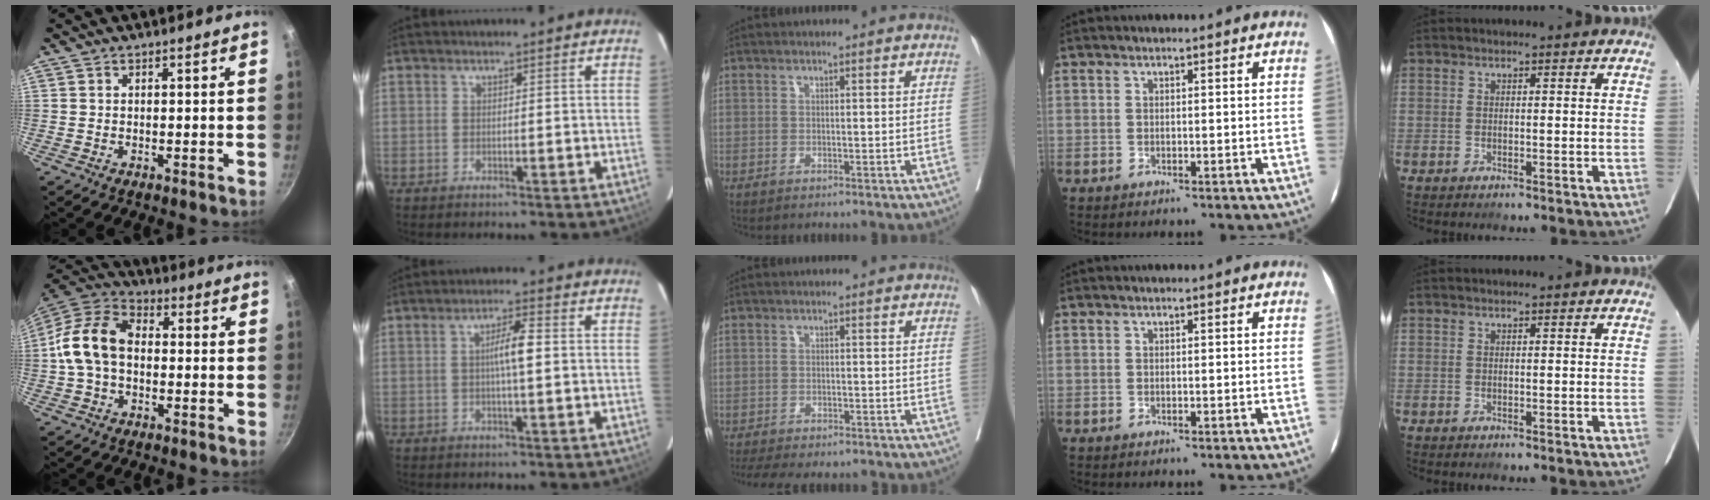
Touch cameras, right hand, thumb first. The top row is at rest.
{"thumb": {"total": 13.8, "force": [-0.5, 9.4, 10.1], "torque": [-0.197, 0.037, -0.018]}, "index": {"total": 4.3, "force": [0.2, 0.3, 4.3], "torque": [-0.077, 0.006, 0.002]}, "middle": {"total": 9.8, "force": [-8.7, 2.6, 3.7], "torque": [-0.057, -0.007, -0.119]}}